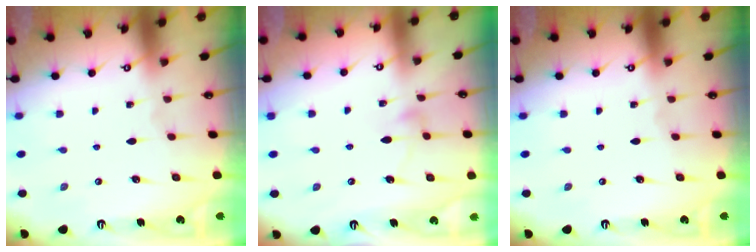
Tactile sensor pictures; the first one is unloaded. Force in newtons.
{"total": 3.6, "press": 3.6, "slide": 0.2}
{"total": 0.0}